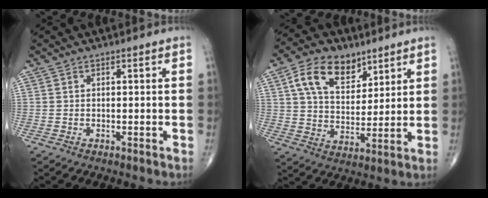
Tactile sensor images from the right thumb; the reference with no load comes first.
{"total": 12.0, "force": [6.3, 7.3, 7.2], "torque": [-0.101, -0.024, 0.117]}